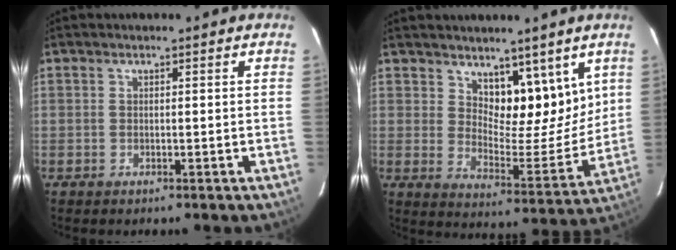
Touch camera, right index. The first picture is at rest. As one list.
[{"total": 9.6, "force": [5.9, 4.8, 5.9], "torque": [-0.075, -0.005, 0.106]}]